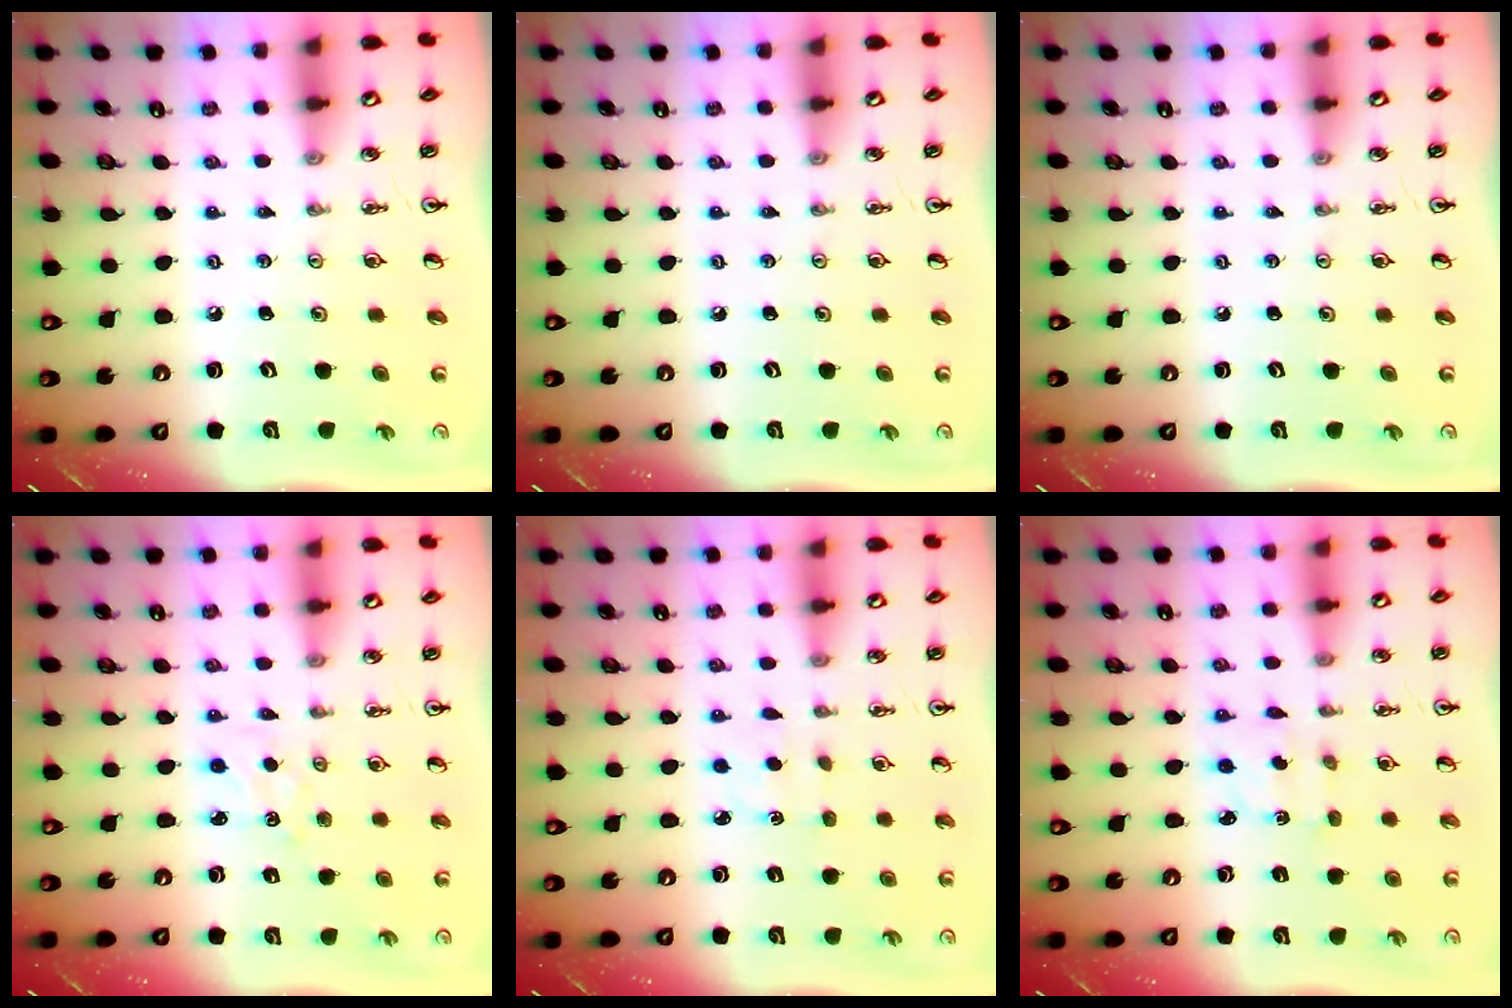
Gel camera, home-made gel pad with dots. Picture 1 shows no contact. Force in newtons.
{"total": 0.0}
{"total": 0.0}
{"total": 2.5, "press": 2.5, "slide": 0.4}
{"total": 2.3, "press": 2.3, "slide": 0.3}
{"total": 2.1, "press": 2.0, "slide": 0.7}